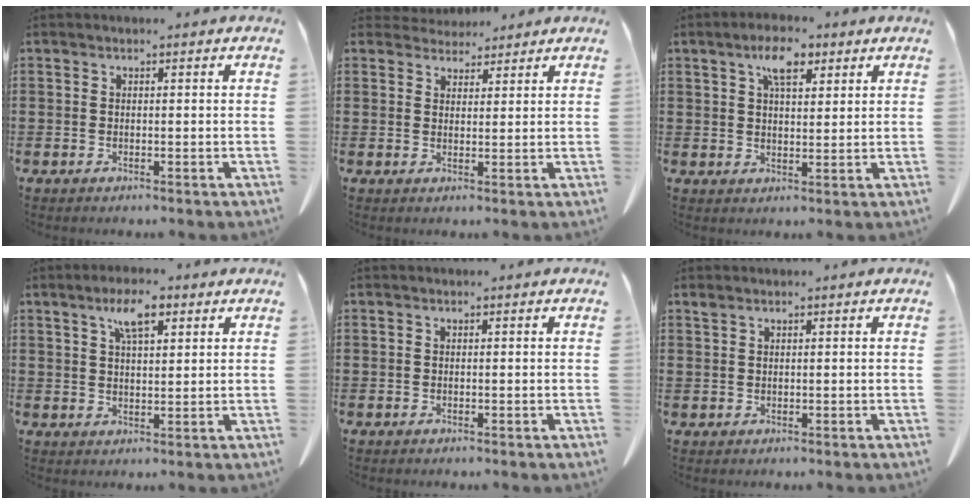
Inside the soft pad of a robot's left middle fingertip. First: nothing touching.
{"total": 3.4, "force": [3.2, 1.1, 0.3], "torque": [-0.007, -0.008, 0.058]}
{"total": 6.3, "force": [3.7, 2.6, 4.4], "torque": [-0.073, 0.002, 0.060]}
{"total": 6.1, "force": [3.5, 1.9, 4.6], "torque": [-0.090, 0.007, 0.058]}
{"total": 0.0}
{"total": 0.7, "force": [0.5, 0.3, 0.2], "torque": [-0.008, 0.002, 0.010]}